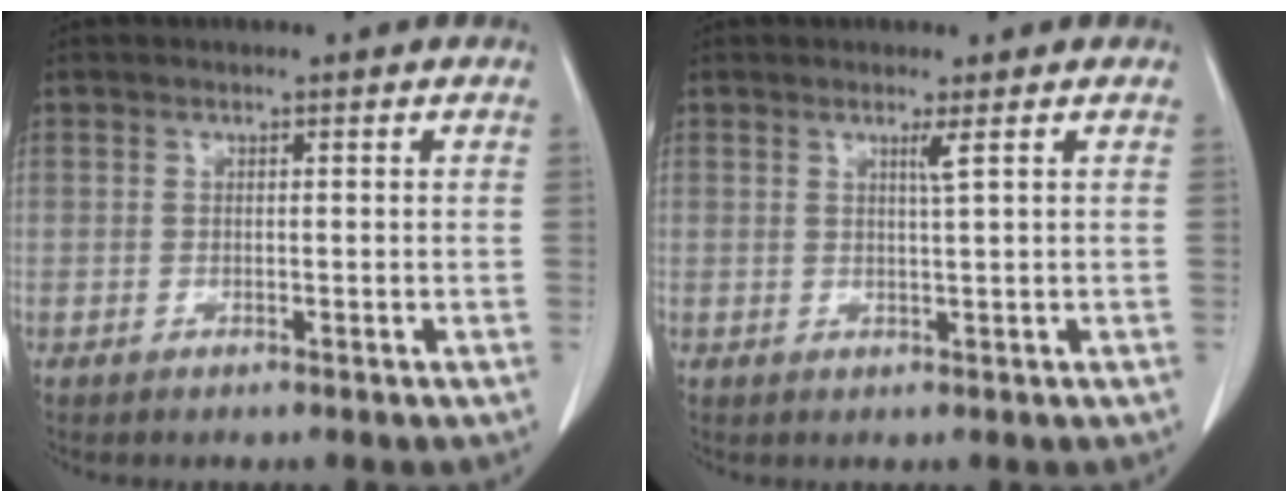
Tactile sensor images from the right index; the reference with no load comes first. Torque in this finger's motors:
{"motor_torque": [0.02, 0.03, 0.02, 0.00]}